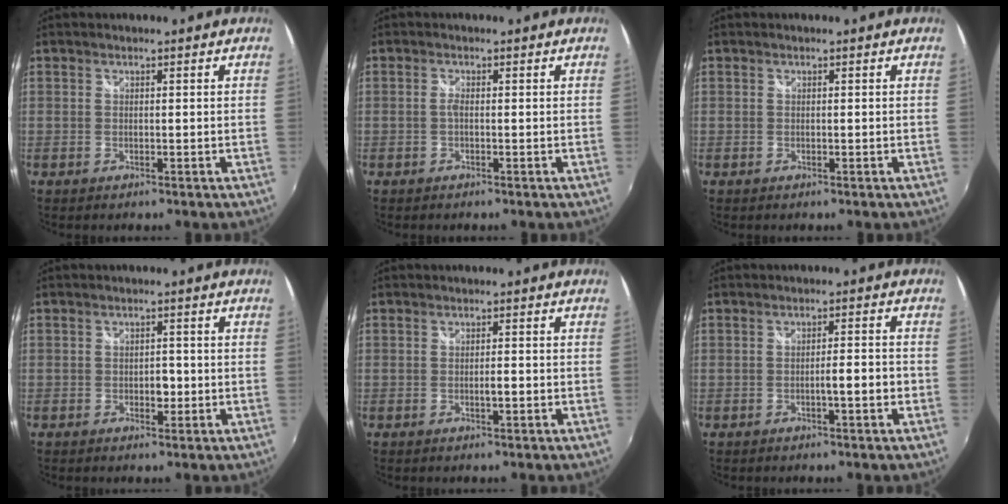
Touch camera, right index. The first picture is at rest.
{"total": 0.9, "force": [-0.2, 0.2, 0.9], "torque": [-0.017, 0.002, -0.006]}
{"total": 0.0}
{"total": 2.3, "force": [-0.6, 1.6, 1.6], "torque": [-0.025, 0.000, -0.010]}
{"total": 1.6, "force": [-0.5, 0.3, 1.5], "torque": [-0.024, -0.001, -0.009]}
{"total": 3.3, "force": [-1.3, 0.2, 3.1], "torque": [-0.050, 0.002, -0.018]}